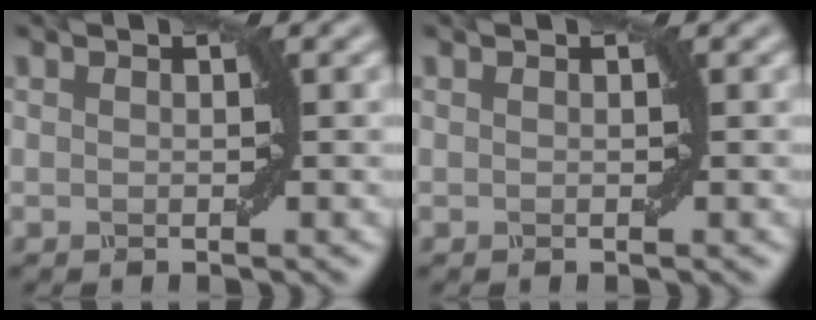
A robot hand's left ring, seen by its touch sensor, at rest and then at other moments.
{"total": 0.0}